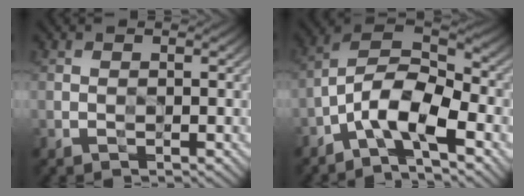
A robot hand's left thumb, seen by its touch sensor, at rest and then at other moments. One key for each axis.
{"total": 10.5, "fx": -5.0, "fy": 4.2, "fz": 8.3, "tx": -0.153, "ty": 0.001, "tz": -0.105}